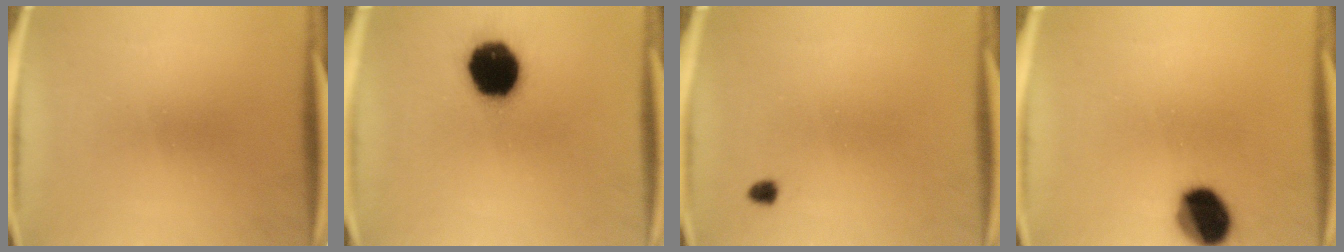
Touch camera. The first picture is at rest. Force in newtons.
{"total": 16.9}
{"total": 1.2}
{"total": 12.1}